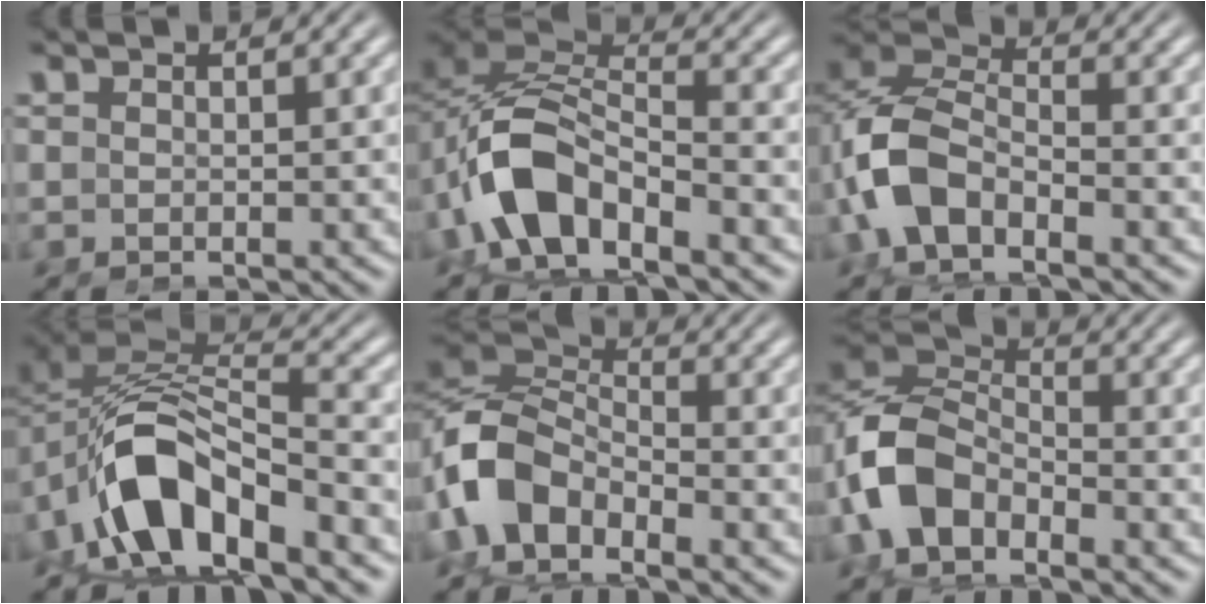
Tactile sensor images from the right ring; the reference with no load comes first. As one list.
[{"total": 9.1, "force": [-2.3, 6.6, 5.9], "torque": [-0.148, -0.017, -0.048]}, {"total": 7.8, "force": [-1.8, 6.0, 4.5], "torque": [-0.137, -0.019, -0.034]}, {"total": 9.9, "force": [-3.1, 6.4, 6.9], "torque": [-0.154, -0.020, -0.057]}, {"total": 7.8, "force": [-1.8, 6.0, 4.7], "torque": [-0.134, -0.015, -0.036]}, {"total": 7.3, "force": [-2.0, 5.9, 3.8], "torque": [-0.117, -0.013, -0.040]}]